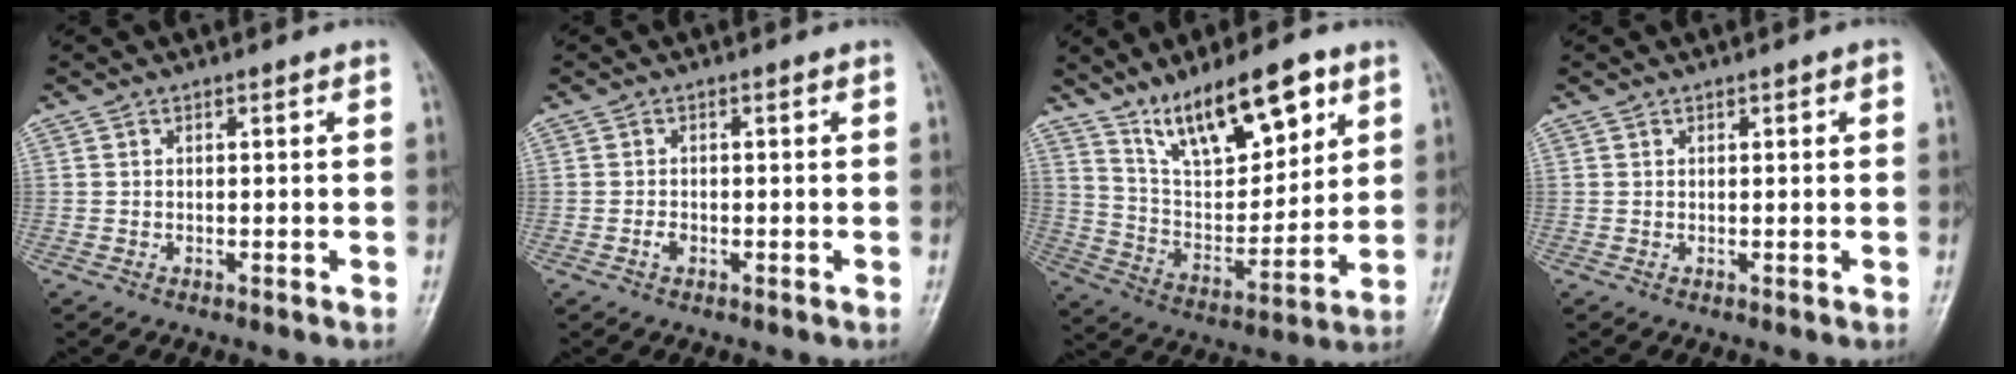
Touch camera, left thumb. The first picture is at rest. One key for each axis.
{"total": 1.2, "fx": -0.5, "fy": 0.8, "fz": 0.7, "tx": -0.013, "ty": 0.001, "tz": -0.011}
{"total": 17.4, "fx": 10.8, "fy": 6.6, "fz": 12.0, "tx": -0.159, "ty": -0.050, "tz": 0.201}
{"total": 1.3, "fx": 0.5, "fy": 0.5, "fz": 1.0, "tx": -0.010, "ty": 0.001, "tz": 0.007}